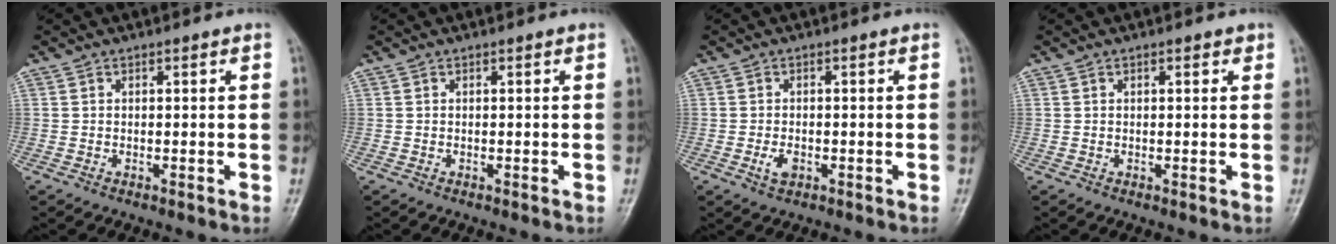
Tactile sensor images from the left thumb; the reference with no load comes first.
{"total": 0.0}
{"total": 2.6, "force": [-1.0, 1.5, 1.9], "torque": [-0.037, 0.005, -0.015]}
{"total": 1.2, "force": [0.6, 0.5, 0.9], "torque": [-0.010, 0.001, 0.005]}